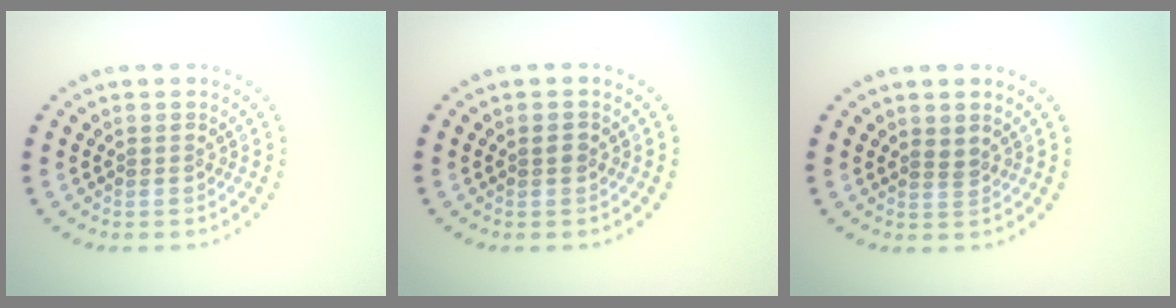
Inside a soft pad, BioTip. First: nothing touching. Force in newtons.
{"total": 0.8, "press": 0.8, "slide": 0.2}
{"total": 1.1, "press": 0.9, "slide": 0.7}